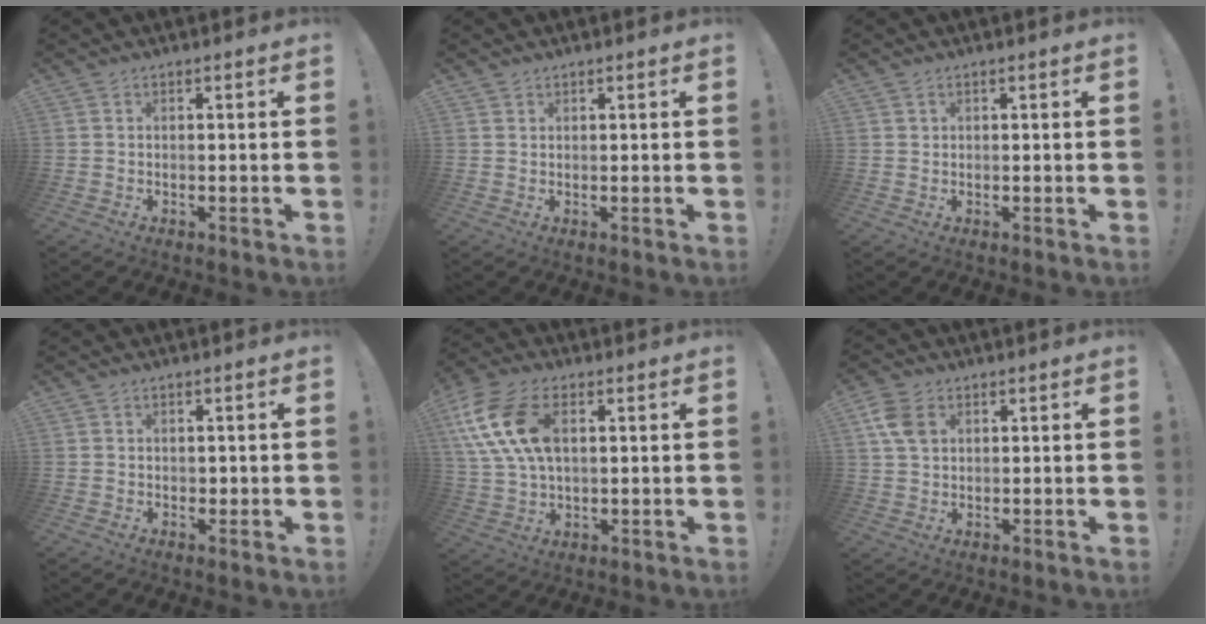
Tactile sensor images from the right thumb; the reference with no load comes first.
{"total": 0.8, "force": [0.7, 0.4, 0.1], "torque": [-0.002, -0.002, 0.014]}
{"total": 0.8, "force": [0.5, 0.6, 0.1], "torque": [0.002, -0.001, 0.008]}
{"total": 1.1, "force": [0.2, 1.1, 0.3], "torque": [0.001, 0.000, 0.002]}
{"total": 16.9, "force": [5.2, 10.3, 12.3], "torque": [-0.252, -0.002, 0.097]}
{"total": 7.5, "force": [2.5, 5.2, 4.8], "torque": [-0.099, 0.004, 0.050]}